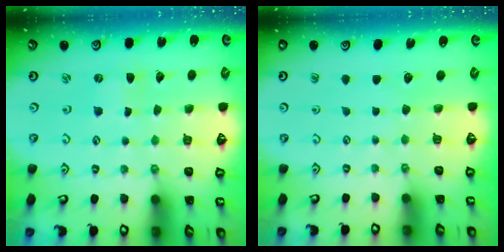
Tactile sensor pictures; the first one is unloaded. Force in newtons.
{"total": 0.0}